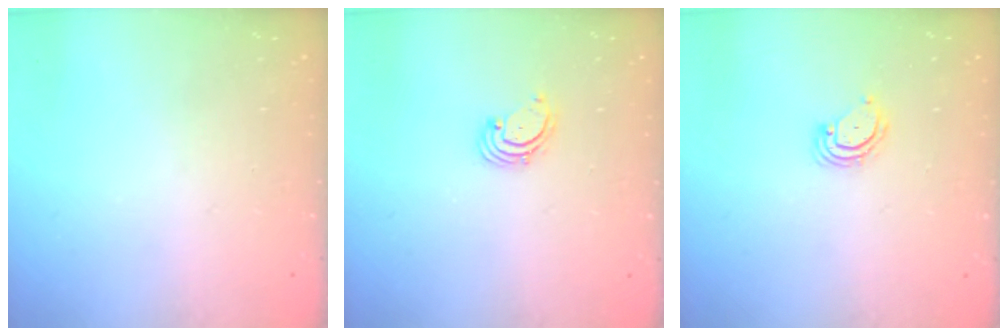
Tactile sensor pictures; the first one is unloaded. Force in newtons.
{"total": 1.6, "press": 1.6, "slide": 0.2}
{"total": 3.8, "press": 3.8, "slide": 0.3}